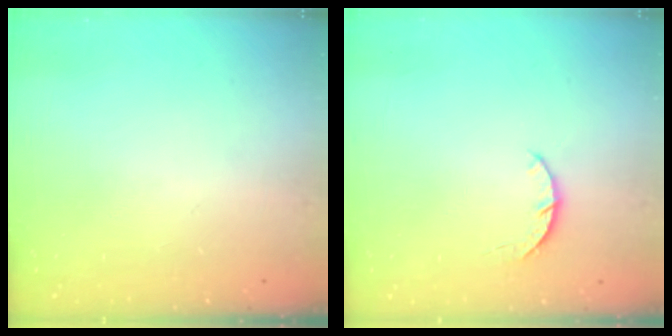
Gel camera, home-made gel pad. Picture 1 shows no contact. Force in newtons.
{"total": 3.0, "press": 3.0, "slide": 0.5}